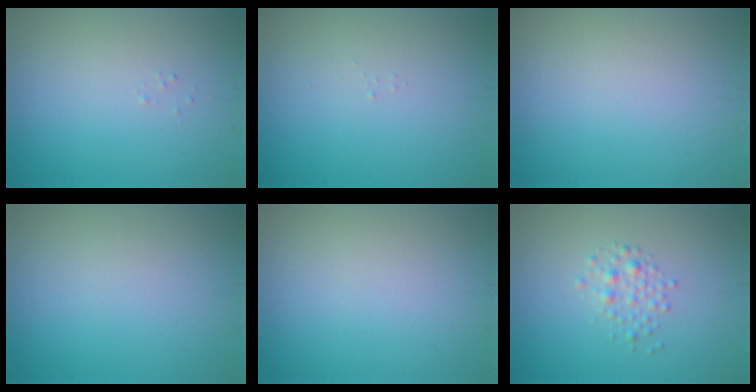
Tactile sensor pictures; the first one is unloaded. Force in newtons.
{"total": 0.0}
{"total": 0.0}
{"total": 0.0}
{"total": 0.0}
{"total": 1.6, "press": 1.6, "slide": 0.0}